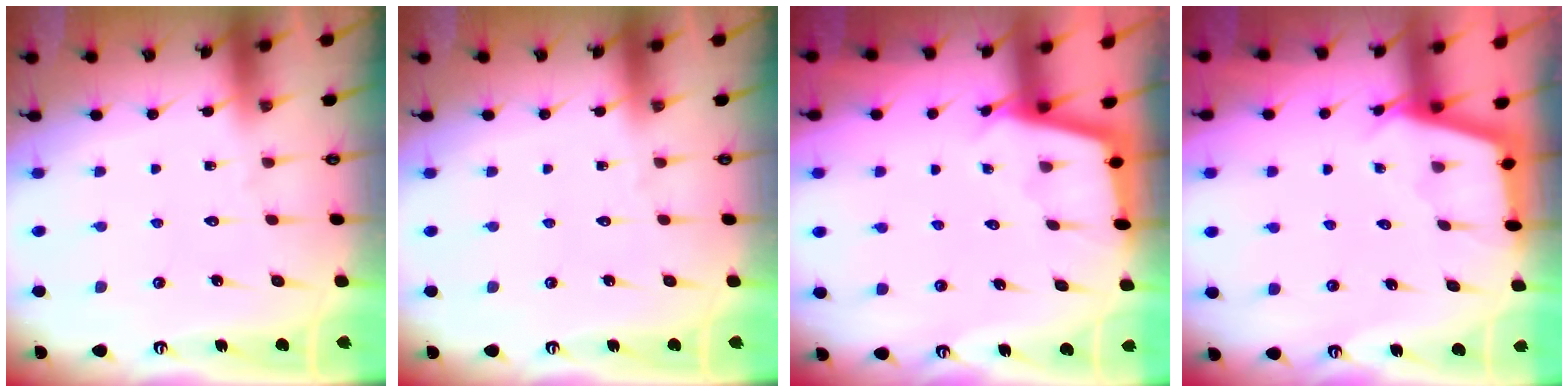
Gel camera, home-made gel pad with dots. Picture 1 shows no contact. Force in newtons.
{"total": 0.0}
{"total": 2.4, "press": 2.4, "slide": 0.2}
{"total": 2.4, "press": 2.4, "slide": 0.1}